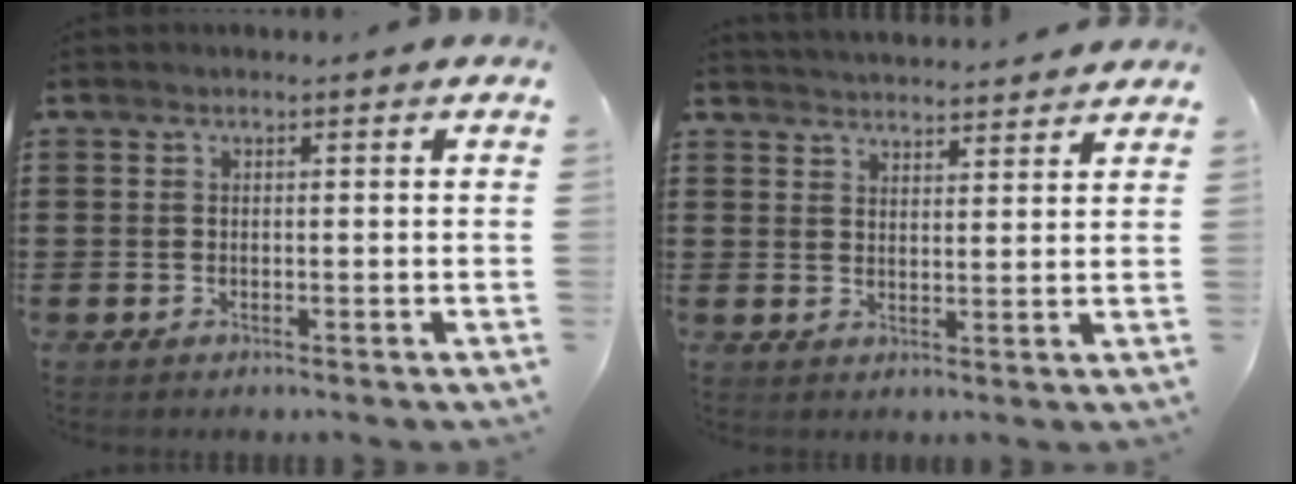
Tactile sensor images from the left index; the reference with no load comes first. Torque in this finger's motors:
{"motor_torque": [1.11, -1.03, 0.18, 0.03]}